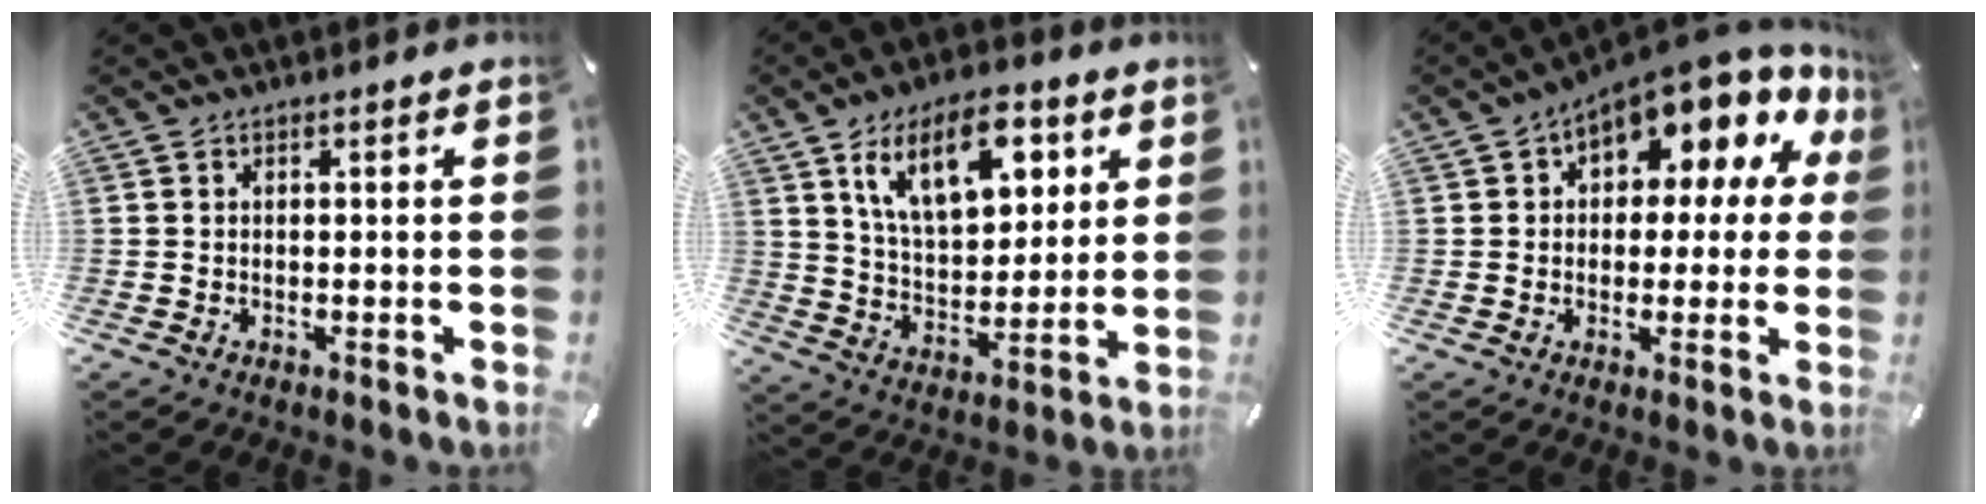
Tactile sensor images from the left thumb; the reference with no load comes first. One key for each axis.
{"total": 16.8, "fx": 8.4, "fy": 9.1, "fz": 11.4, "tx": -0.193, "ty": -0.013, "tz": 0.147}
{"total": 10.6, "fx": 6.6, "fy": 5.3, "fz": 6.4, "tx": -0.080, "ty": -0.064, "tz": 0.112}